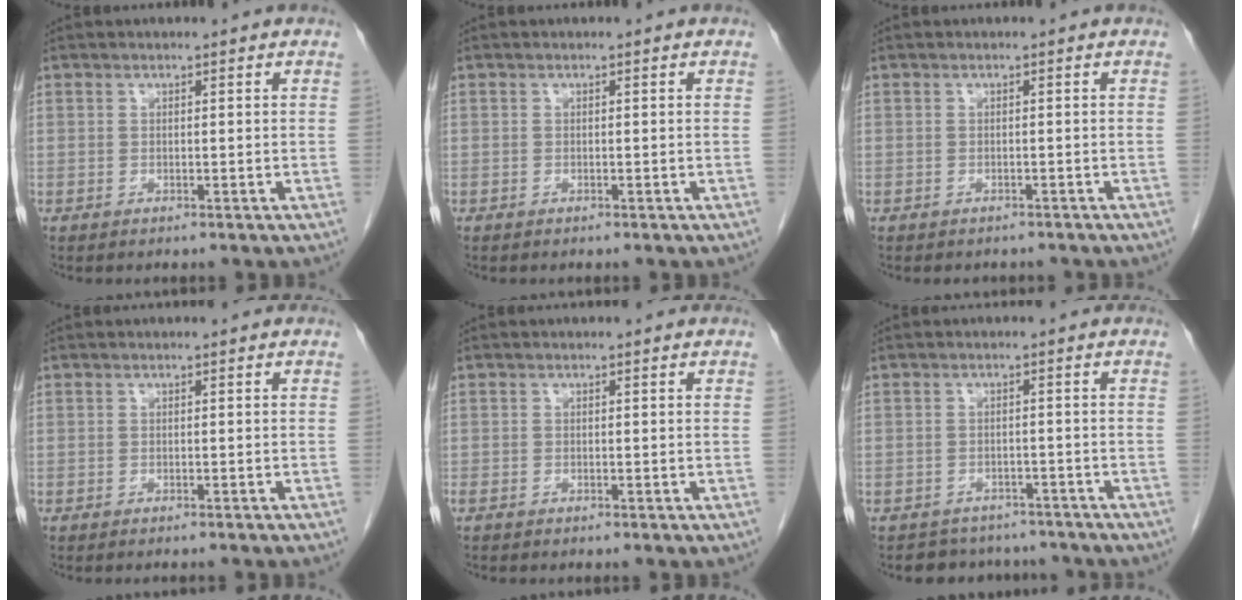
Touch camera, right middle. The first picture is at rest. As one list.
[{"total": 0.0}, {"total": 2.6, "force": [-2.4, 1.0, 0.5], "torque": [-0.013, -0.003, -0.029]}, {"total": 2.3, "force": [-2.0, 0.0, 1.1], "torque": [-0.016, -0.001, -0.023]}, {"total": 0.6, "force": [-0.5, 0.2, 0.2], "torque": [-0.009, -0.002, -0.011]}, {"total": 6.8, "force": [-6.1, 3.0, 0.3], "torque": [0.002, 0.015, -0.072]}]